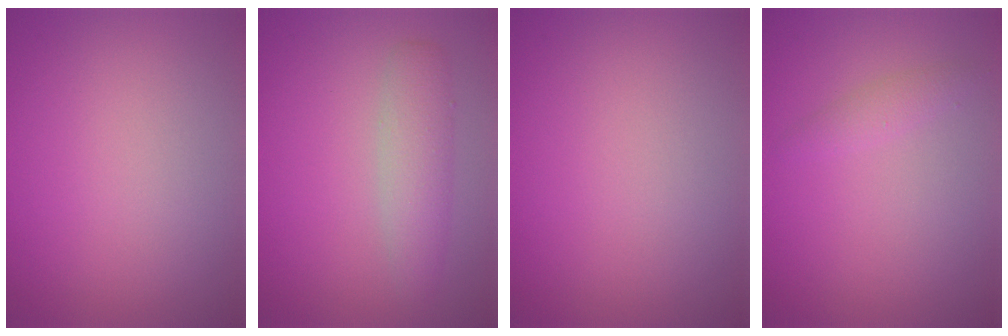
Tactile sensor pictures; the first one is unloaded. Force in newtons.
{"total": 2.9, "press": 2.9, "slide": 0.1}
{"total": 0.0}
{"total": 1.1, "press": 1.1, "slide": 0.0}